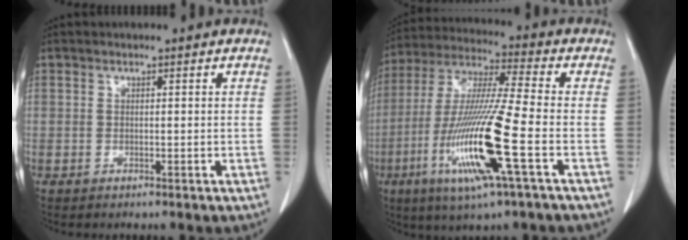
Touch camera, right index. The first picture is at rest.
{"total": 17.1, "force": [-5.5, 0.0, 16.2], "torque": [-0.335, -0.020, -0.106]}